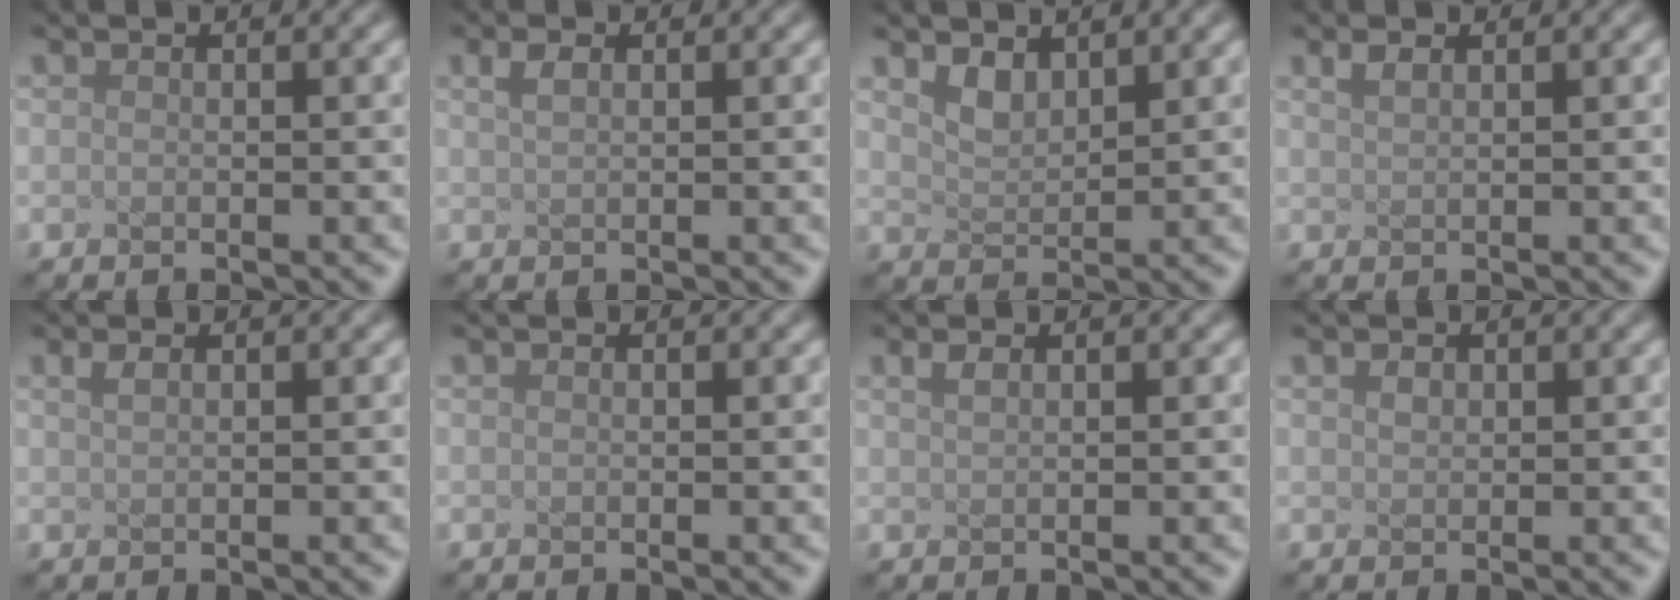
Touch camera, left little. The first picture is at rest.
{"total": 1.2, "force": [0.6, 0.5, 0.9], "torque": [-0.020, 0.005, 0.014]}
{"total": 1.9, "force": [1.4, 0.9, 0.9], "torque": [-0.023, -0.004, 0.031]}
{"total": 1.0, "force": [0.7, 0.4, 0.6], "torque": [-0.017, 0.003, 0.016]}
{"total": 0.9, "force": [0.5, 0.3, 0.7], "torque": [-0.013, 0.004, 0.010]}
{"total": 0.0}
{"total": 0.9, "force": [0.6, 0.3, 0.7], "torque": [-0.014, 0.004, 0.011]}
{"total": 0.7, "force": [0.3, 0.5, 0.3], "torque": [-0.009, 0.003, 0.009]}